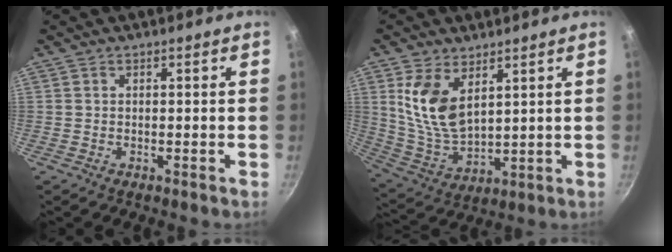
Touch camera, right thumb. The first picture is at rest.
{"total": 11.9, "force": [4.7, 6.5, 8.8], "torque": [-0.165, -0.037, 0.103]}